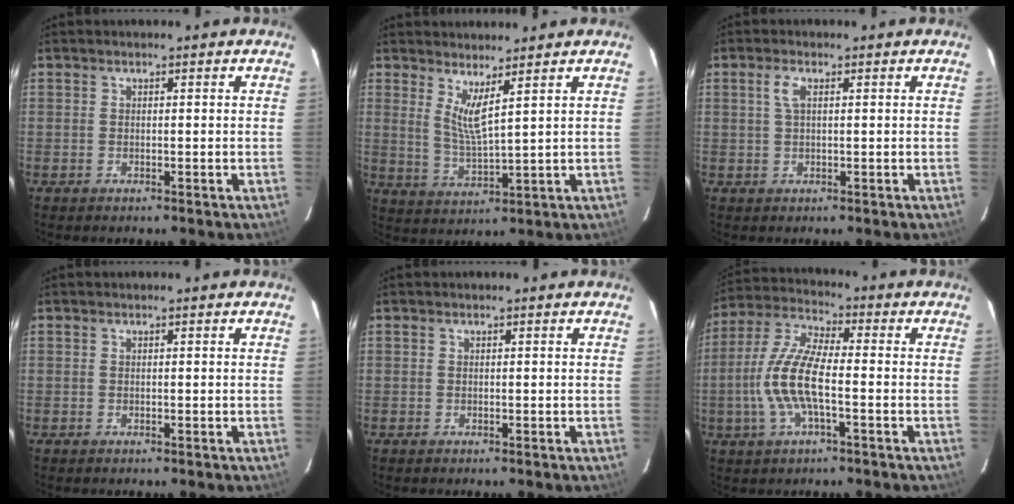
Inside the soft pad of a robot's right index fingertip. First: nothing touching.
{"total": 5.3, "force": [3.4, 0.0, 4.0], "torque": [-0.077, -0.017, 0.063]}
{"total": 2.3, "force": [0.7, 0.8, 2.0], "torque": [-0.043, 0.005, 0.014]}
{"total": 0.0}
{"total": 0.0}
{"total": 12.0, "force": [-2.5, 3.4, 11.2], "torque": [-0.242, 0.004, -0.054]}